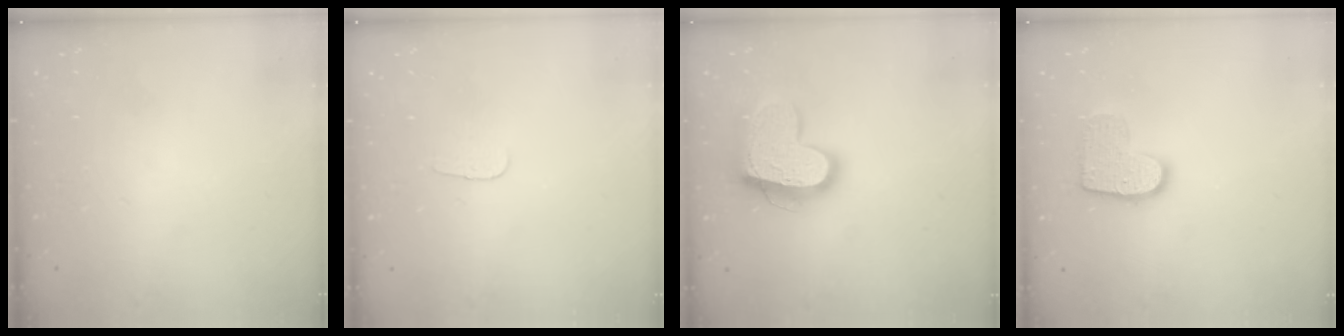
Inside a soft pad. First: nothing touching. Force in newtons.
{"total": 2.9, "press": 2.8, "slide": 0.3}
{"total": 16.6, "press": 16.5, "slide": 1.4}
{"total": 11.2, "press": 11.2, "slide": 0.6}